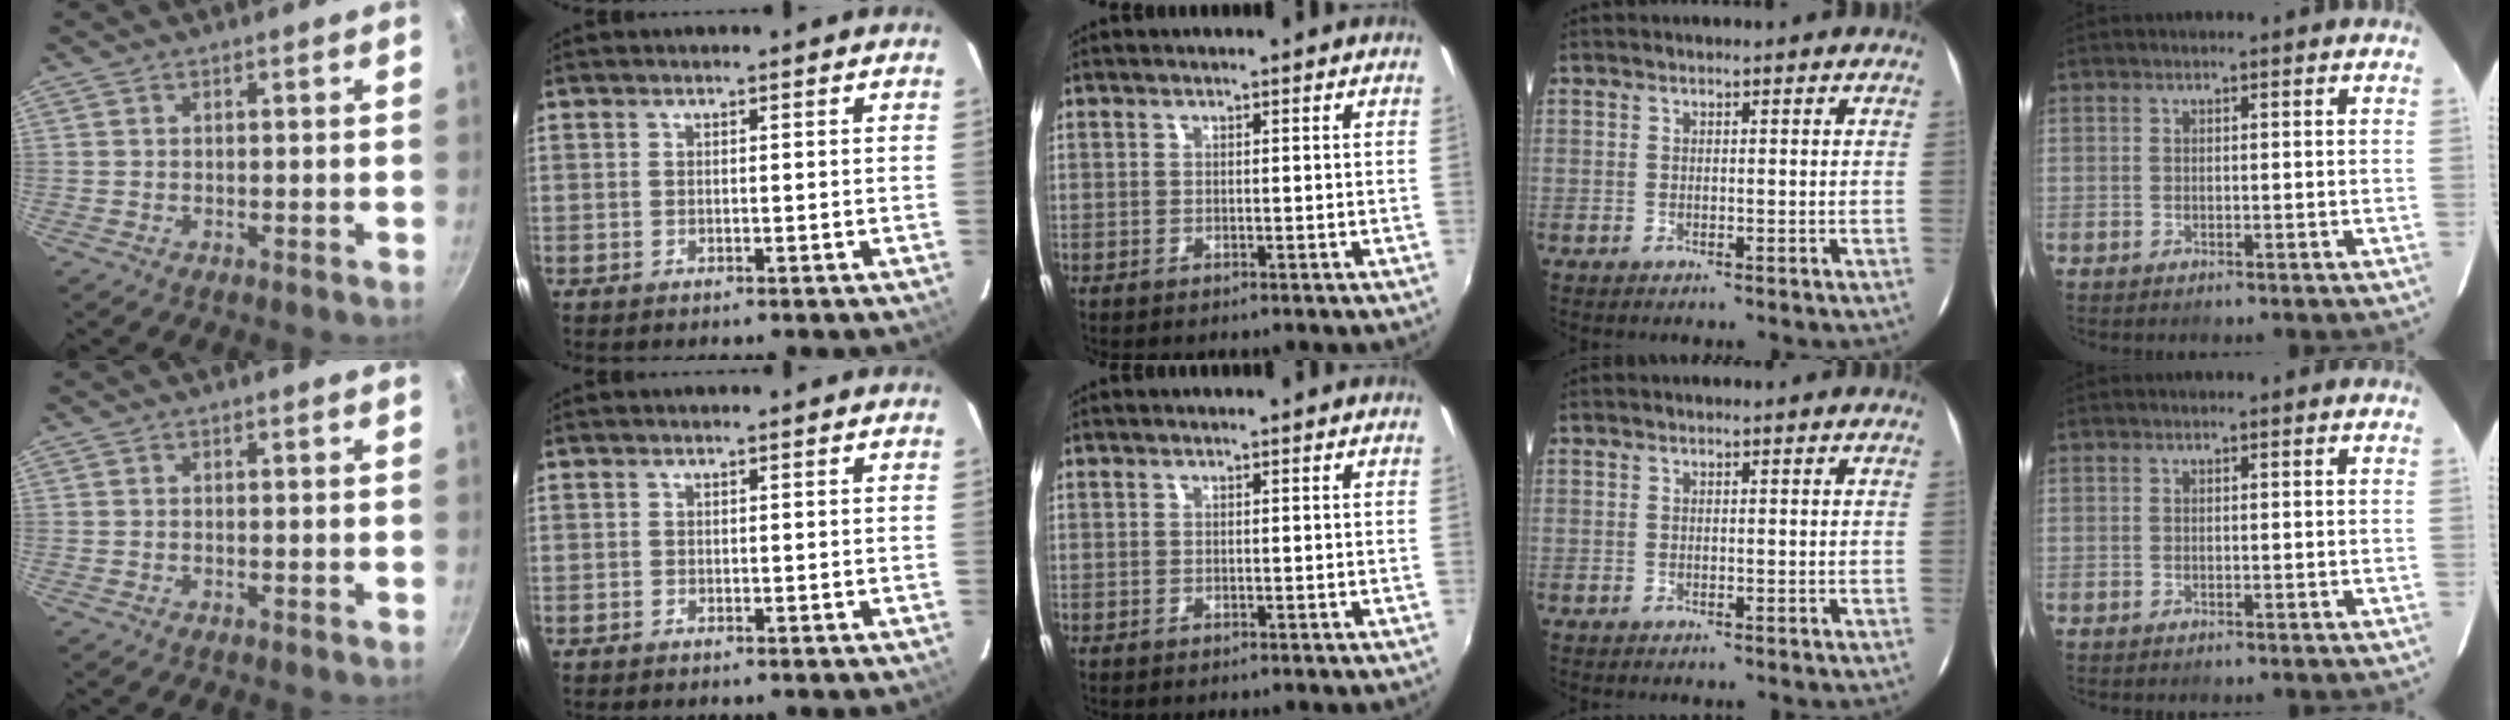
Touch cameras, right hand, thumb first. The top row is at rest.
{}